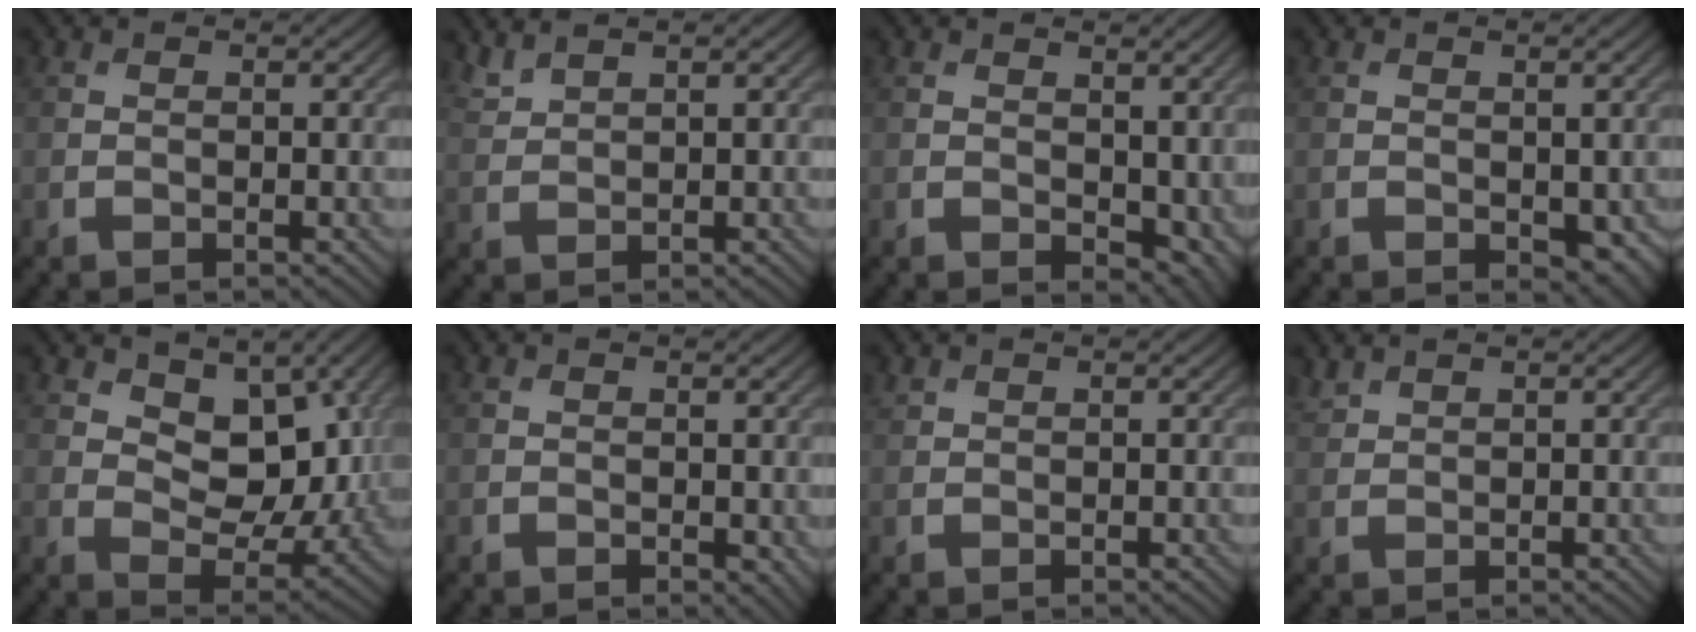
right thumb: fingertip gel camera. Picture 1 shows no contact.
{"total": 2.1, "force": [1.9, 0.3, 0.7], "torque": [-0.023, 0.003, 0.050]}
{"total": 5.1, "force": [1.0, 3.2, 3.8], "torque": [-0.059, -0.016, 0.028]}
{"total": 2.4, "force": [-0.4, 1.5, 1.9], "torque": [-0.026, -0.012, 0.002]}
{"total": 9.2, "force": [3.5, 5.6, 6.4], "torque": [-0.114, -0.016, 0.055]}
{"total": 1.1, "force": [0.0, 0.7, 0.9], "torque": [-0.010, -0.006, 0.003]}
{"total": 0.7, "force": [0.6, 0.3, 0.1], "torque": [-0.005, 0.000, 0.016]}
{"total": 1.4, "force": [1.3, 0.3, 0.3], "torque": [-0.016, 0.005, 0.036]}